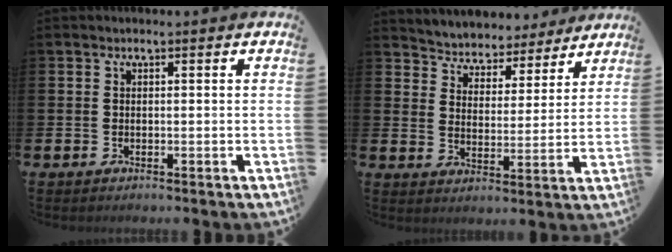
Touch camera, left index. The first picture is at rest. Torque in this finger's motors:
{"motor_torque": [0.55, -1.12, 0.17, 0.05]}